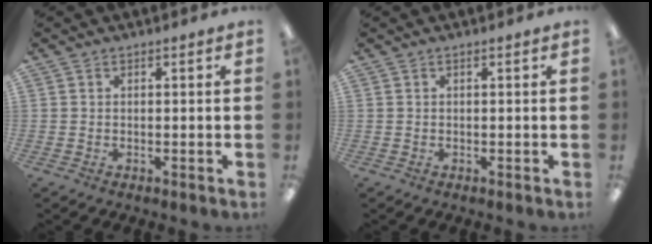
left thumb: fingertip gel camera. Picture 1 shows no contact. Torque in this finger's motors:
{"motor_torque": [0.04, -0.03, -0.14, 0.07, 0.00]}